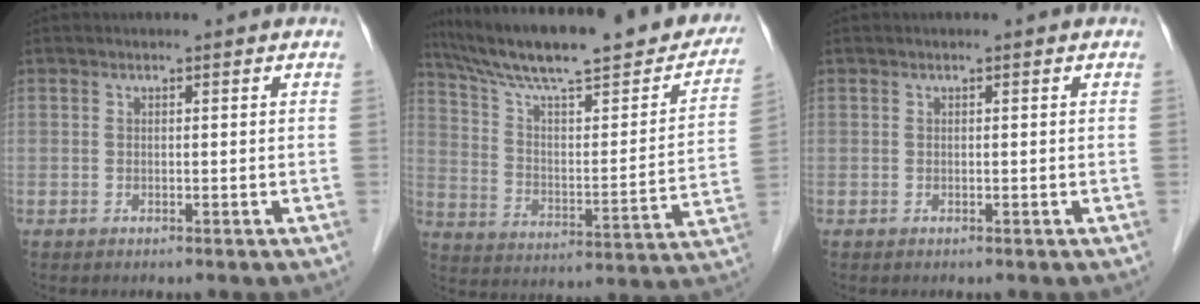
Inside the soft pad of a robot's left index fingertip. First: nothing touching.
{"total": 28.1, "force": [22.7, 5.0, 15.8], "torque": [-0.242, -0.004, 0.319]}
{"total": 0.0}